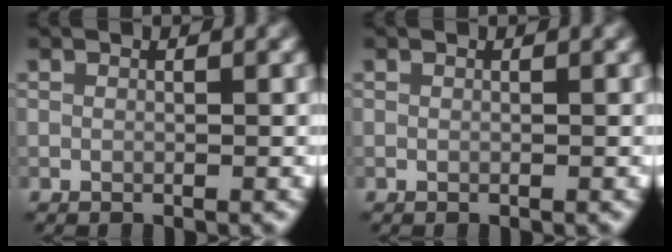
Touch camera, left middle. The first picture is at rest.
{"total": 0.0}